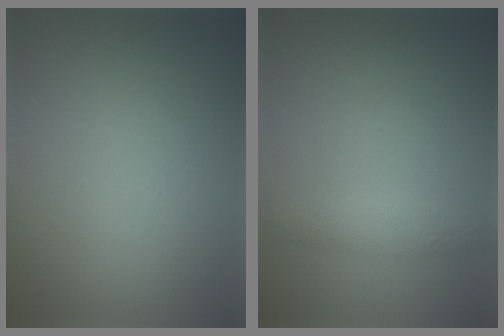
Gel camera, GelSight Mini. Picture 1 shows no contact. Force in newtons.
{"total": 1.6, "press": 1.6, "slide": 0.0}